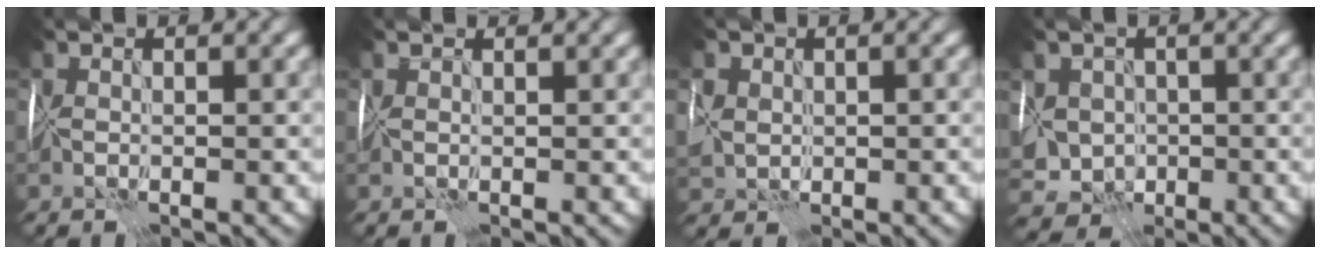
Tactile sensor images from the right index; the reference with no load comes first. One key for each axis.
{"total": 1.6, "fx": 1.4, "fy": 0.4, "fz": 0.7, "tx": -0.010, "ty": 0.008, "tz": 0.013}
{"total": 3.8, "fx": 0.5, "fy": 3.1, "fz": 2.1, "tx": -0.046, "ty": 0.004, "tz": 0.012}
{"total": 6.1, "fx": -0.4, "fy": 5.2, "fz": 3.1, "tx": -0.052, "ty": 0.001, "tz": -0.009}